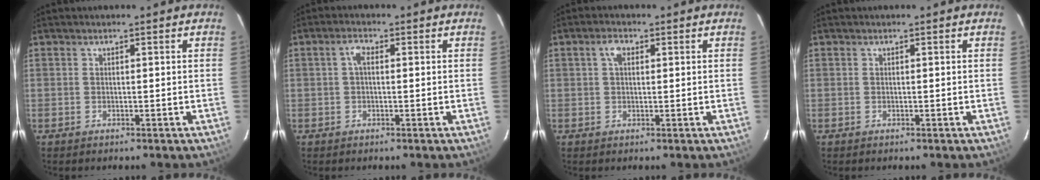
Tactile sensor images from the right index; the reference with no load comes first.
{"total": 2.2, "force": [0.2, 1.1, 1.9], "torque": [-0.040, 0.010, 0.003]}
{"total": 2.6, "force": [0.8, 1.5, 1.9], "torque": [-0.037, 0.010, 0.014]}
{"total": 0.0}